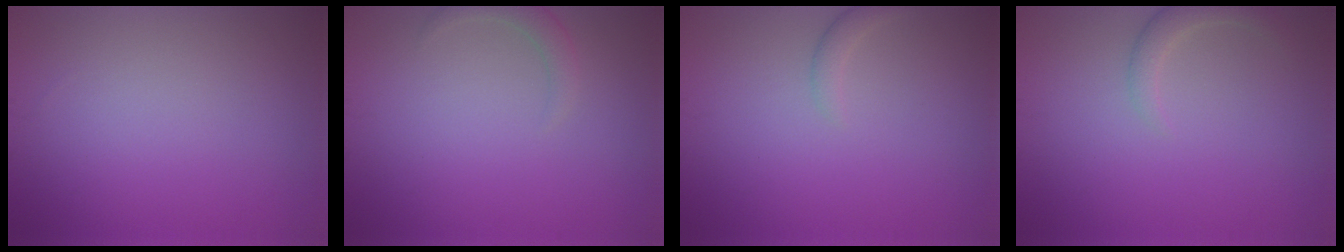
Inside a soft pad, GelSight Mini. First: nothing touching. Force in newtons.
{"total": 1.6, "press": 1.6, "slide": 0.1}
{"total": 1.1, "press": 1.1, "slide": 0.2}
{"total": 1.9, "press": 1.9, "slide": 0.2}